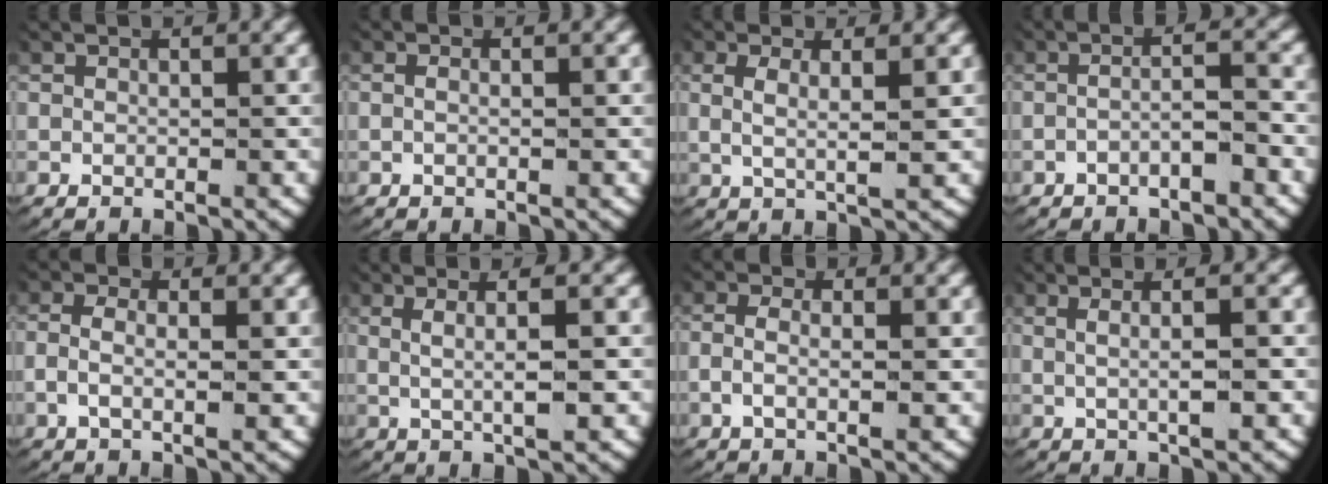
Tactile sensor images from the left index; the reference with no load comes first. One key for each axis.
{"total": 0.7, "fx": -0.1, "fy": -0.1, "fz": 0.7, "tx": -0.017, "ty": -0.003, "tz": -0.001}
{"total": 3.1, "fx": 1.0, "fy": 1.0, "fz": 2.8, "tx": -0.058, "ty": -0.009, "tz": 0.023}
{"total": 2.6, "fx": -1.2, "fy": 0.3, "fz": 2.3, "tx": -0.036, "ty": 0.000, "tz": -0.021}
{"total": 2.8, "fx": -0.4, "fy": 1.3, "fz": 2.5, "tx": -0.061, "ty": -0.012, "tz": -0.002}
{"total": 4.6, "fx": 1.2, "fy": 1.1, "fz": 4.3, "tx": -0.068, "ty": 0.008, "tz": 0.024}
{"total": 2.5, "fx": -0.4, "fy": 1.0, "fz": 2.2, "tx": -0.057, "ty": -0.011, "tz": -0.004}
{"total": 3.3, "fx": 0.6, "fy": 0.7, "fz": 3.1, "tx": -0.050, "ty": 0.004, "tz": 0.015}